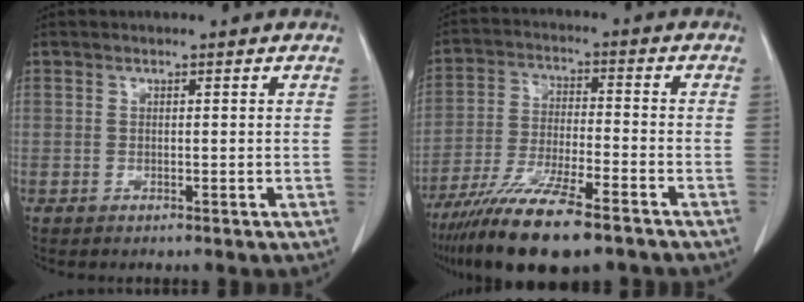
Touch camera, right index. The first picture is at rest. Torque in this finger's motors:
{"motor_torque": [1.07, -1.07, 0.74, 0.21]}